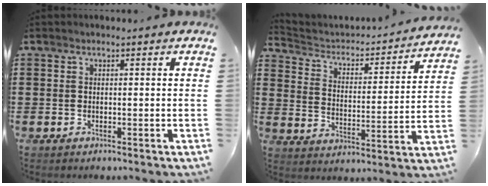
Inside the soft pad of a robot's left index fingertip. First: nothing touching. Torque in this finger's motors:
{"motor_torque": [0.27, 0.33, -0.07, 0.01]}